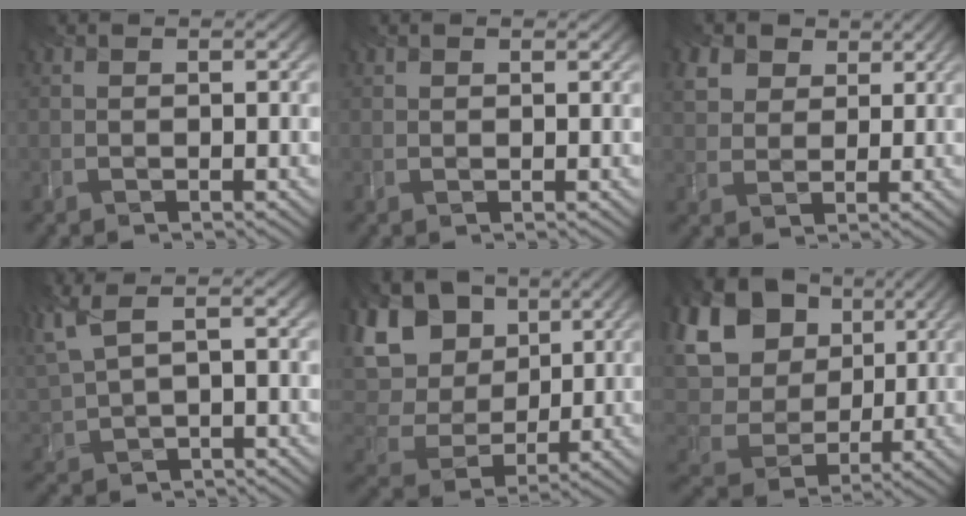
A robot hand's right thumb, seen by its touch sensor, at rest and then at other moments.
{"total": 1.0, "force": [0.8, 0.4, 0.4], "torque": [0.002, 0.008, 0.011]}
{"total": 3.4, "force": [2.0, 2.7, 0.1], "torque": [-0.023, -0.005, 0.062]}
{"total": 5.6, "force": [2.6, 2.3, 4.4], "torque": [-0.140, 0.009, 0.072]}
{"total": 12.5, "force": [5.2, 9.5, 6.4], "torque": [-0.180, 0.032, 0.111]}
{"total": 16.3, "force": [5.4, 13.5, 7.4], "torque": [-0.231, 0.036, 0.133]}